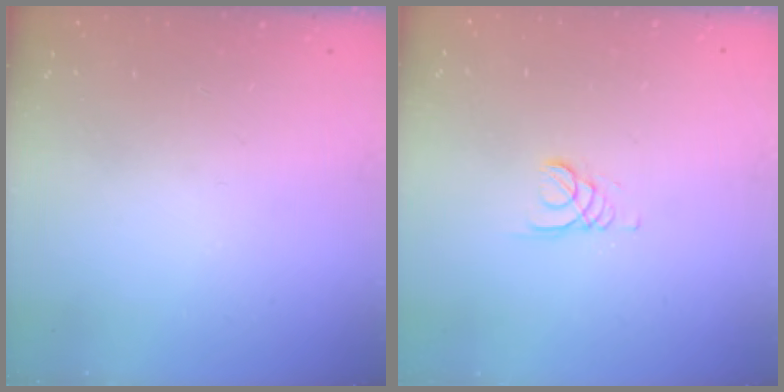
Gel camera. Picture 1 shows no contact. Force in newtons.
{"total": 1.2, "press": 1.2, "slide": 0.1}